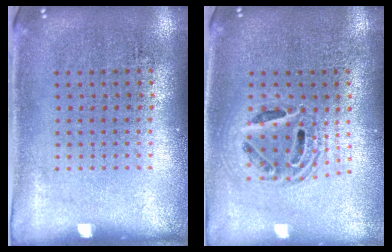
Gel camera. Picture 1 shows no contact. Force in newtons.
{"total": 1.6, "press": 1.3, "slide": 0.9}